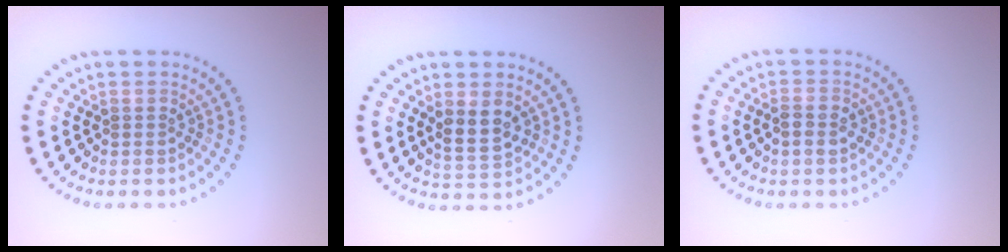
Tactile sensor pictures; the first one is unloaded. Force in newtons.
{"total": 2.7, "press": 2.6, "slide": 0.8}
{"total": 1.7, "press": 1.7, "slide": 0.1}